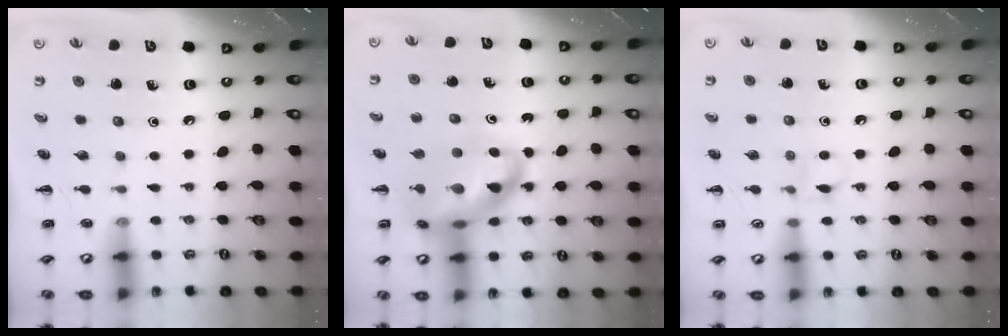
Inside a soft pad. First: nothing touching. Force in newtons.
{"total": 17.9, "press": 17.3, "slide": 4.3}
{"total": 3.9, "press": 3.7, "slide": 1.3}